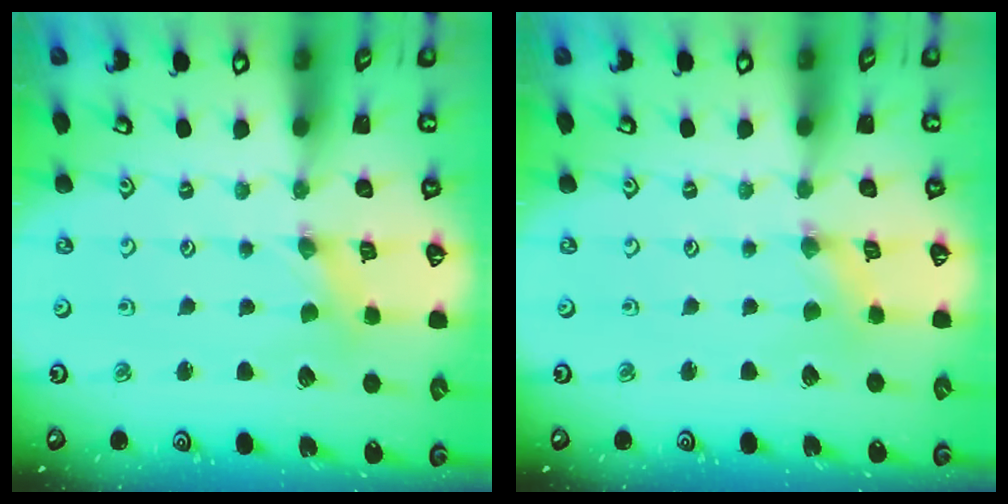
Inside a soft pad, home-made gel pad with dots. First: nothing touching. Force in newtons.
{"total": 0.7, "press": 0.7, "slide": 0.2}